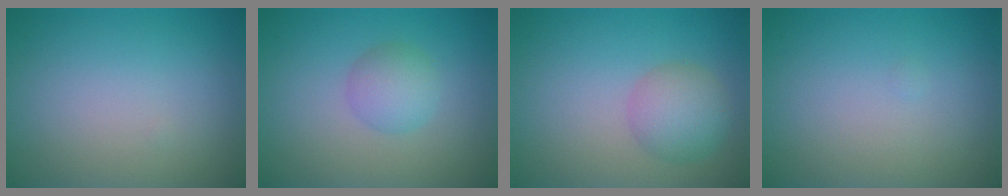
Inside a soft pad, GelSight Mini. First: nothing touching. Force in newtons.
{"total": 2.5, "press": 2.5, "slide": 0.1}
{"total": 3.4, "press": 3.4, "slide": 0.1}
{"total": 0.0}